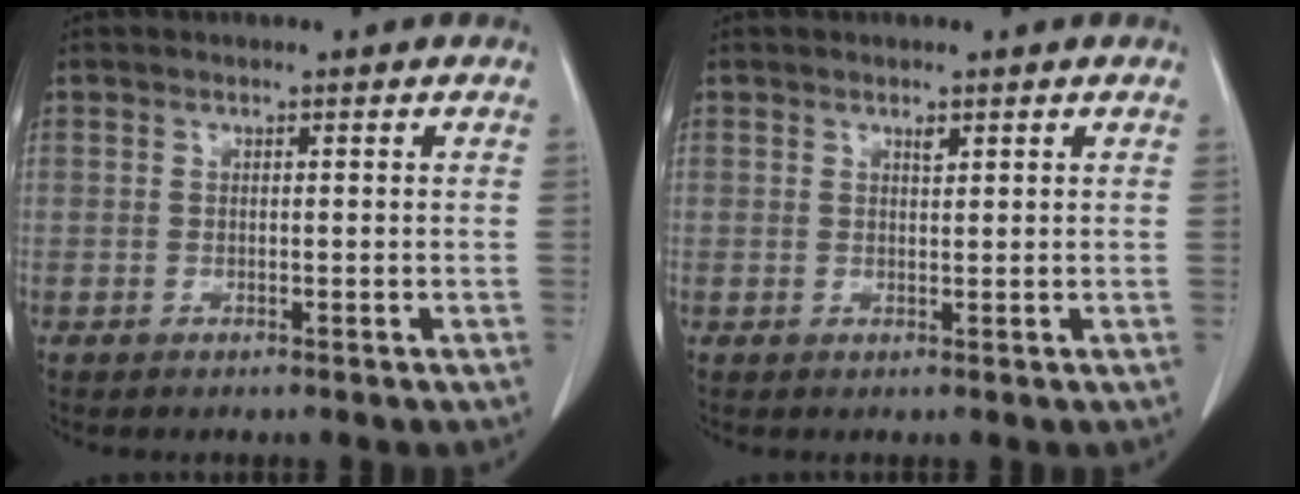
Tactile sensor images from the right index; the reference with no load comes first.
{"total": 0.8, "force": [0.6, 0.3, 0.5], "torque": [-0.011, -0.005, 0.010]}